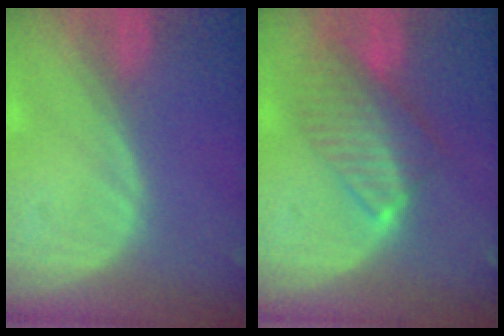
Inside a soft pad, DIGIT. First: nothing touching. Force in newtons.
{"total": 8.1, "press": 7.1, "slide": 3.9}